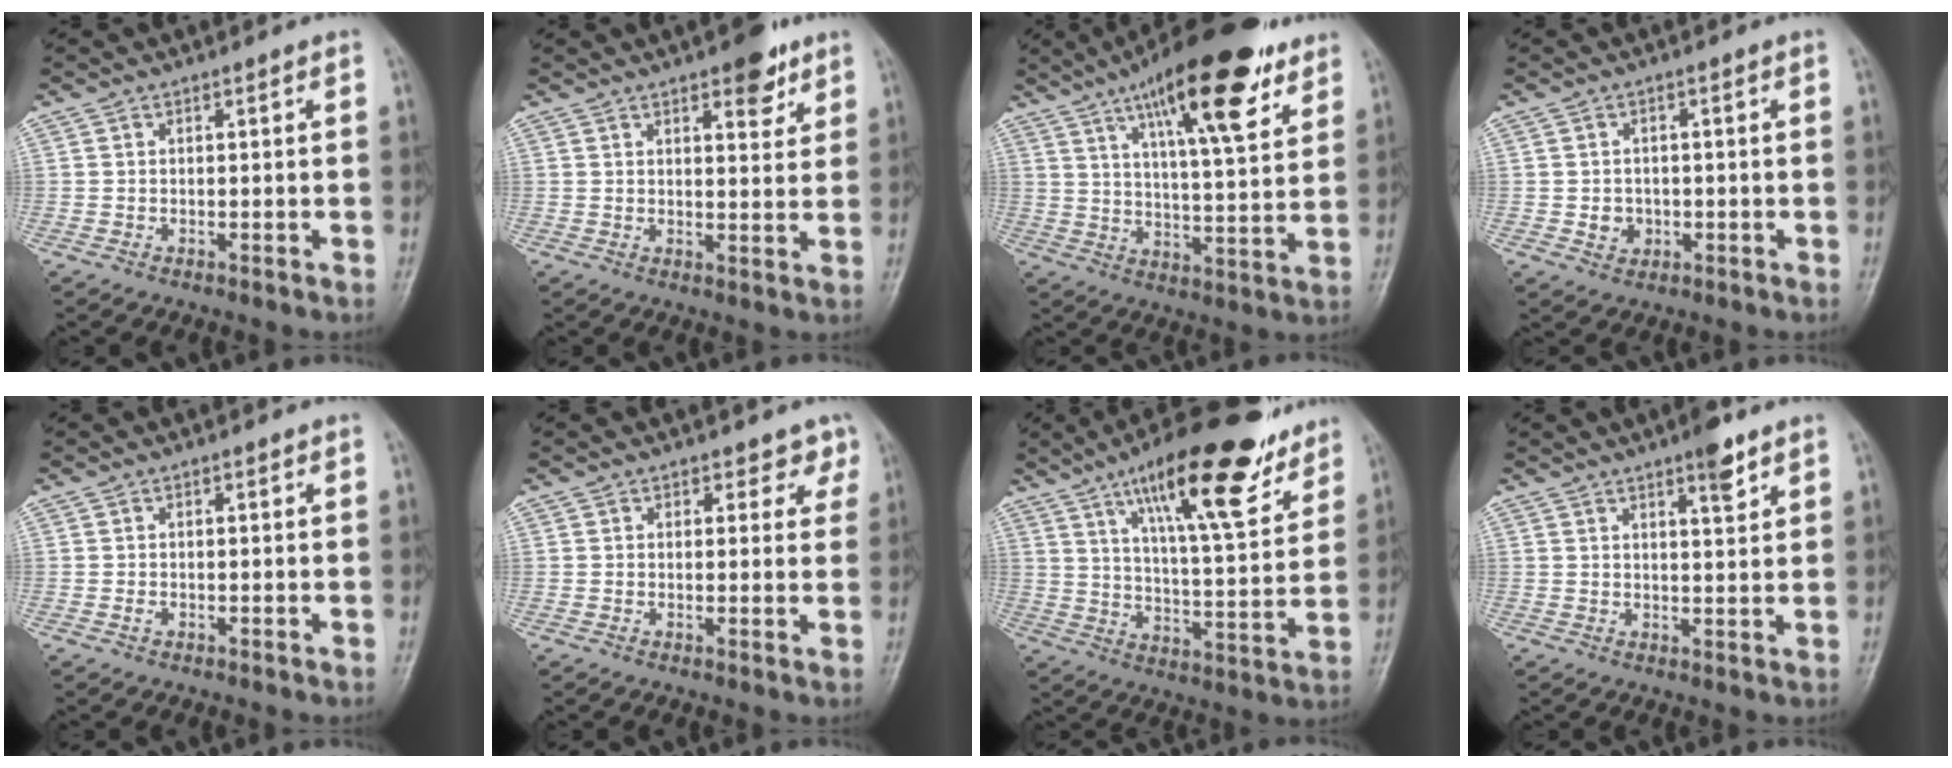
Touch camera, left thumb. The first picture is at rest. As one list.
[{"total": 6.4, "force": [4.0, 2.6, 4.4], "torque": [-0.037, -0.019, 0.049]}, {"total": 20.4, "force": [11.6, 5.7, 15.7], "torque": [-0.221, -0.037, 0.182]}, {"total": 3.1, "force": [-0.5, 2.8, 1.3], "torque": [-0.007, 0.003, -0.002]}, {"total": 0.7, "force": [-0.1, 0.6, 0.4], "torque": [-0.006, 0.000, -0.003]}, {"total": 3.2, "force": [2.3, 2.2, 0.3], "torque": [0.029, -0.014, 0.017]}, {"total": 21.2, "force": [13.2, 5.8, 15.5], "torque": [-0.212, -0.051, 0.210]}, {"total": 4.7, "force": [3.1, 1.1, 3.4], "torque": [-0.042, -0.019, 0.044]}]